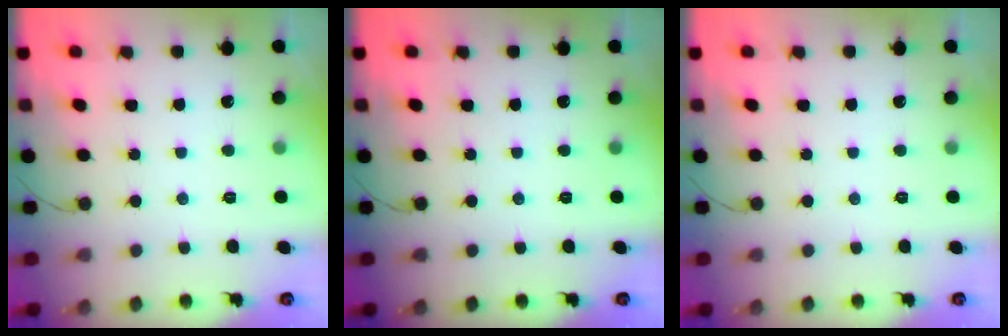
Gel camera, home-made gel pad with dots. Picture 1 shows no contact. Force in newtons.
{"total": 0.0}
{"total": 0.0}